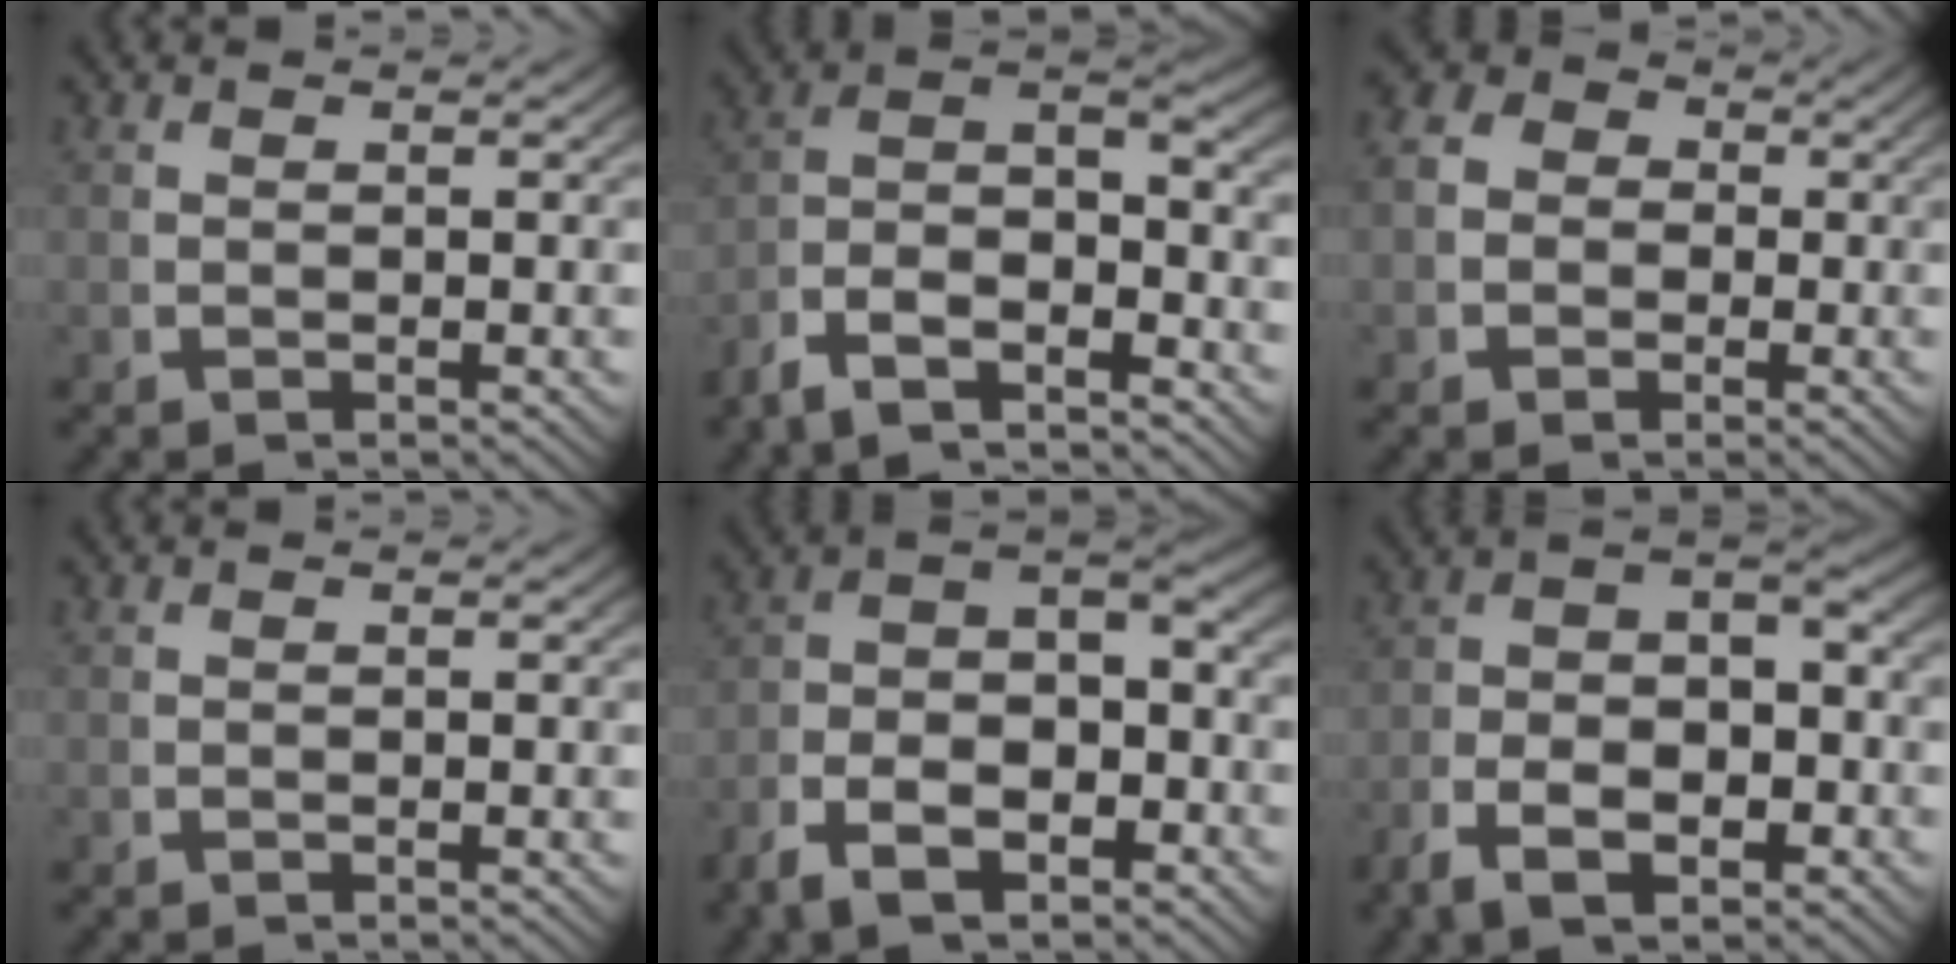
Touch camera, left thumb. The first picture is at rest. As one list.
[{"total": 11.3, "force": [-2.7, 8.0, 7.5], "torque": [-0.162, -0.037, -0.052]}, {"total": 4.9, "force": [0.2, 4.4, 2.1], "torque": [-0.040, -0.005, -0.005]}, {"total": 0.0}, {"total": 8.7, "force": [-1.8, 5.5, 6.6], "torque": [-0.106, -0.015, -0.032]}, {"total": 6.4, "force": [-1.4, 3.6, 5.1], "torque": [-0.084, -0.012, -0.023]}]